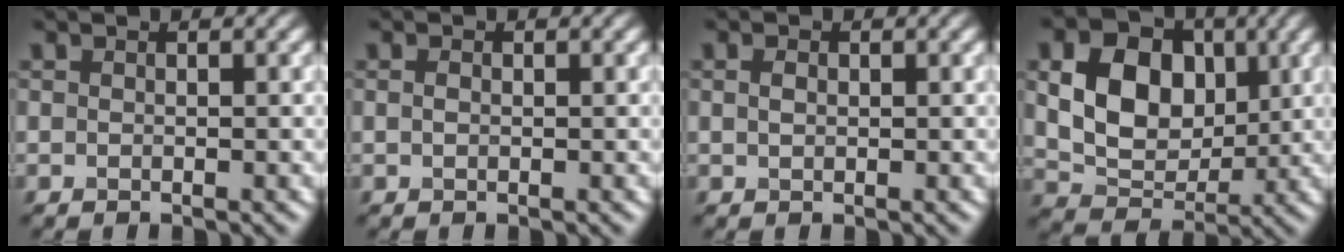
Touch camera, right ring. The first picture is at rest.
{"total": 0.6, "force": [0.1, 0.4, 0.4], "torque": [-0.009, 0.001, 0.001]}
{"total": 0.9, "force": [0.2, 0.6, 0.6], "torque": [-0.014, 0.002, 0.003]}
{"total": 7.9, "force": [1.5, 5.9, 5.1], "torque": [-0.097, 0.000, 0.025]}